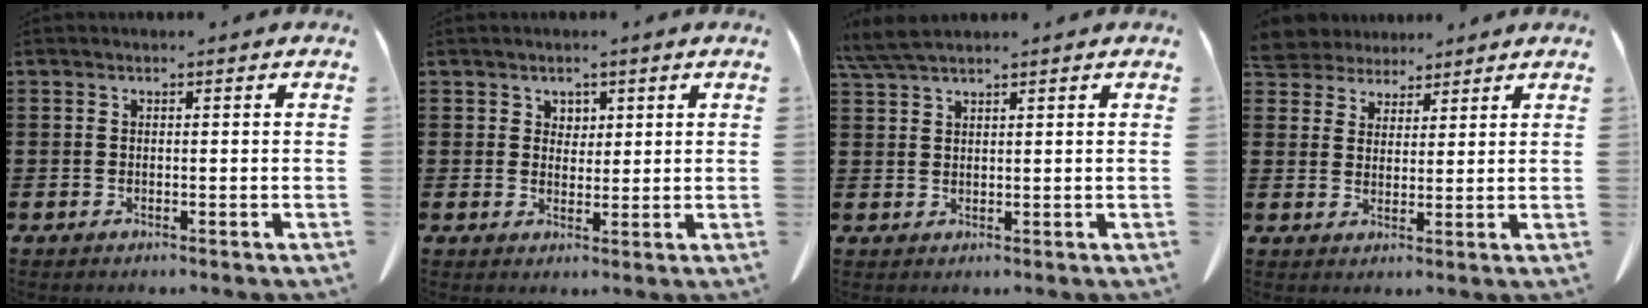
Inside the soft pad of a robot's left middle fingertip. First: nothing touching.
{"total": 2.4, "force": [1.7, 1.6, 0.3], "torque": [-0.004, 0.003, 0.031]}
{"total": 3.6, "force": [3.0, 0.4, 2.0], "torque": [-0.047, 0.000, 0.056]}
{"total": 4.4, "force": [4.0, 1.8, 0.0], "torque": [-0.019, -0.008, 0.074]}